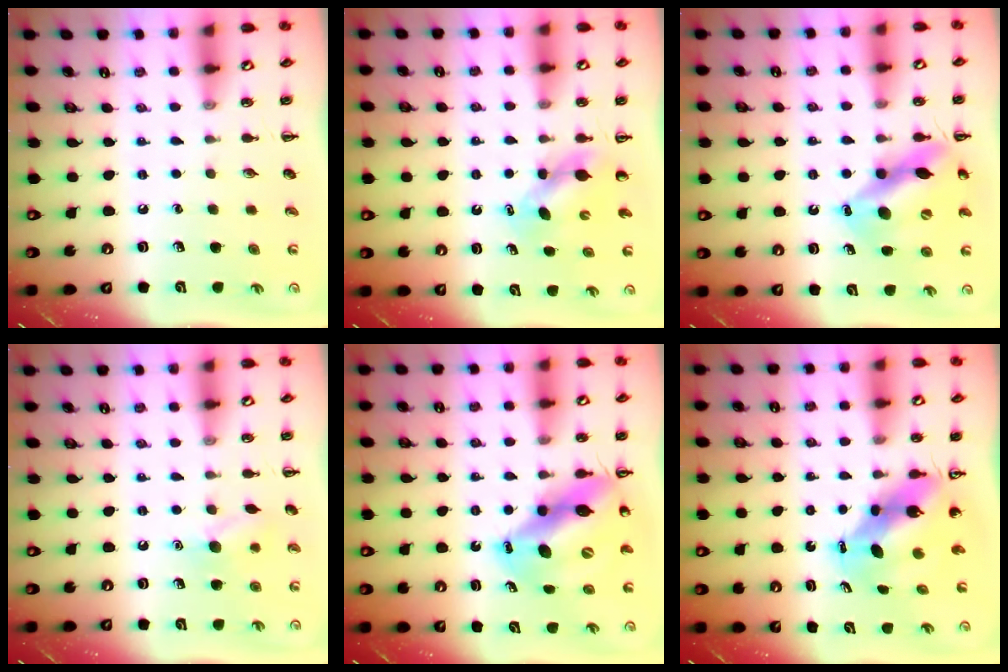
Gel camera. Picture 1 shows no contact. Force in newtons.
{"total": 5.2, "press": 5.1, "slide": 0.5}
{"total": 14.0, "press": 13.5, "slide": 3.9}
{"total": 8.3, "press": 8.2, "slide": 1.1}
{"total": 13.2, "press": 12.6, "slide": 3.8}
{"total": 8.1, "press": 7.8, "slide": 2.3}